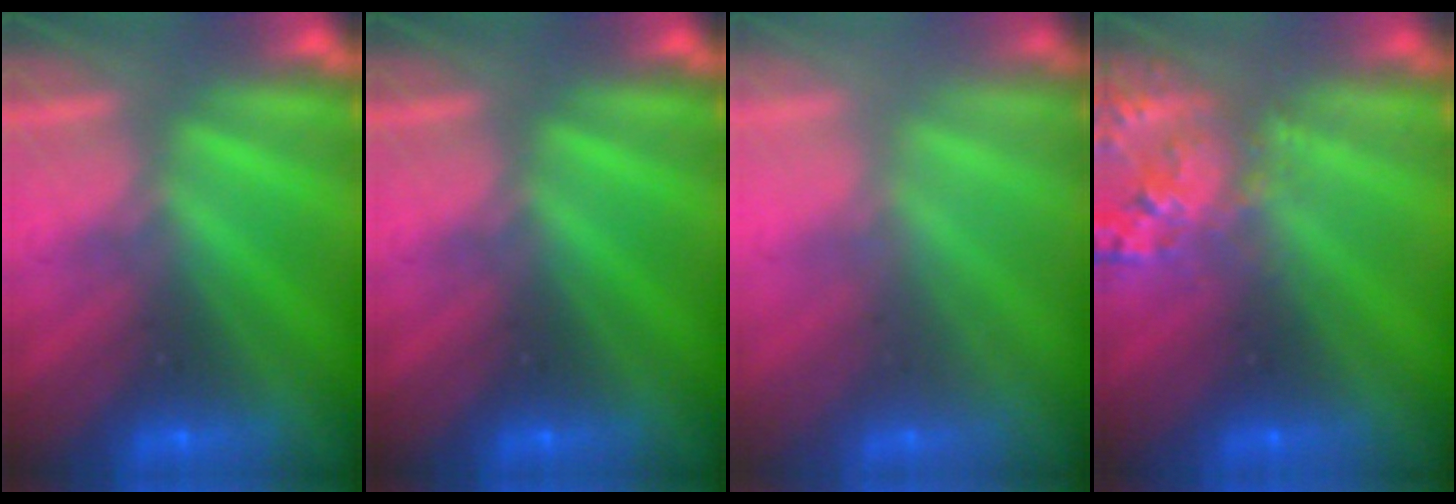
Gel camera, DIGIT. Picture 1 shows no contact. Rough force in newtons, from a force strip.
{"total": 0.0}
{"total": 2.2}
{"total": 2.7}